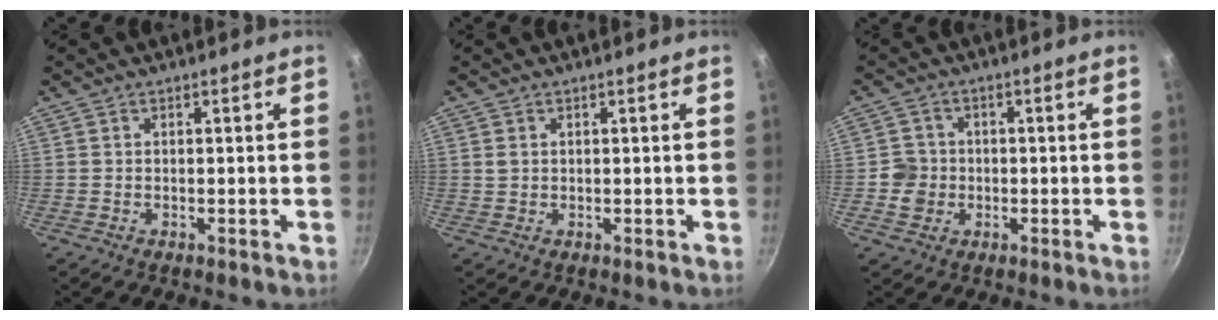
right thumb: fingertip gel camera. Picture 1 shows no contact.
{"total": 0.9, "force": [0.3, 0.7, 0.5], "torque": [-0.008, 0.000, 0.007]}
{"total": 4.4, "force": [-0.7, 4.3, 1.0], "torque": [0.006, 0.012, -0.017]}